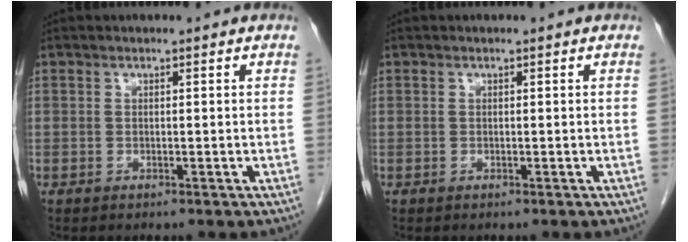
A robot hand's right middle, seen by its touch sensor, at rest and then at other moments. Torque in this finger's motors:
{"motor_torque": [0.00, 0.00, 0.00, -0.01]}